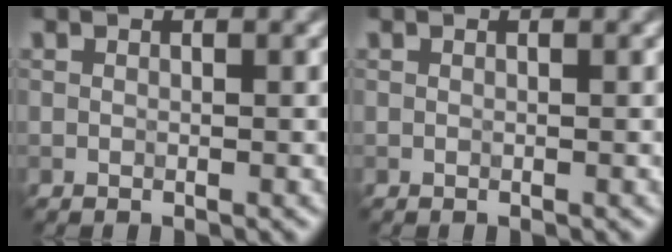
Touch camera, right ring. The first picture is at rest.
{"total": 0.0}